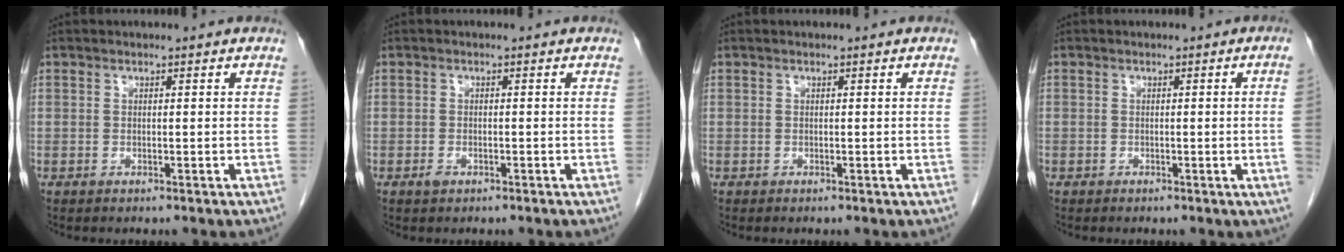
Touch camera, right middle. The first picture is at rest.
{"total": 1.1, "force": [-0.7, 0.5, 0.7], "torque": [-0.014, 0.000, -0.009]}
{"total": 0.0}
{"total": 2.2, "force": [-0.3, -0.8, 2.1], "torque": [-0.021, 0.000, -0.003]}